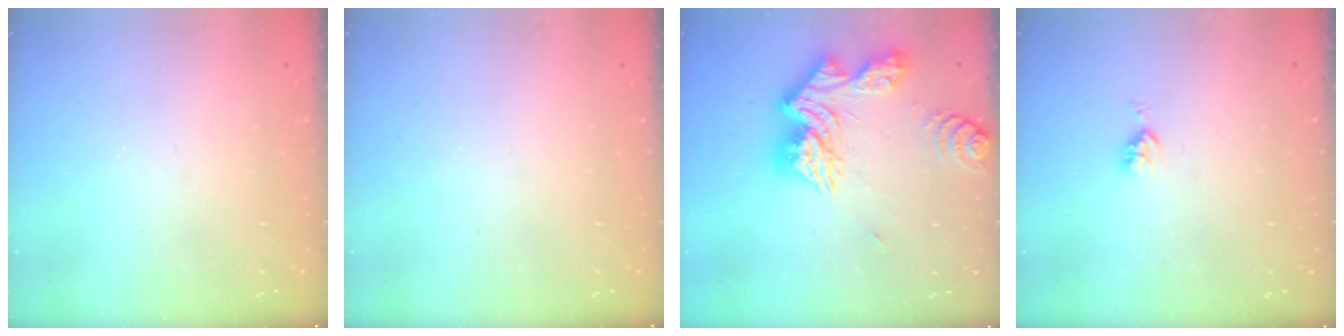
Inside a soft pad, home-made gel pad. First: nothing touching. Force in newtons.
{"total": 0.0}
{"total": 18.5, "press": 18.4, "slide": 1.6}
{"total": 4.4, "press": 4.3, "slide": 0.6}